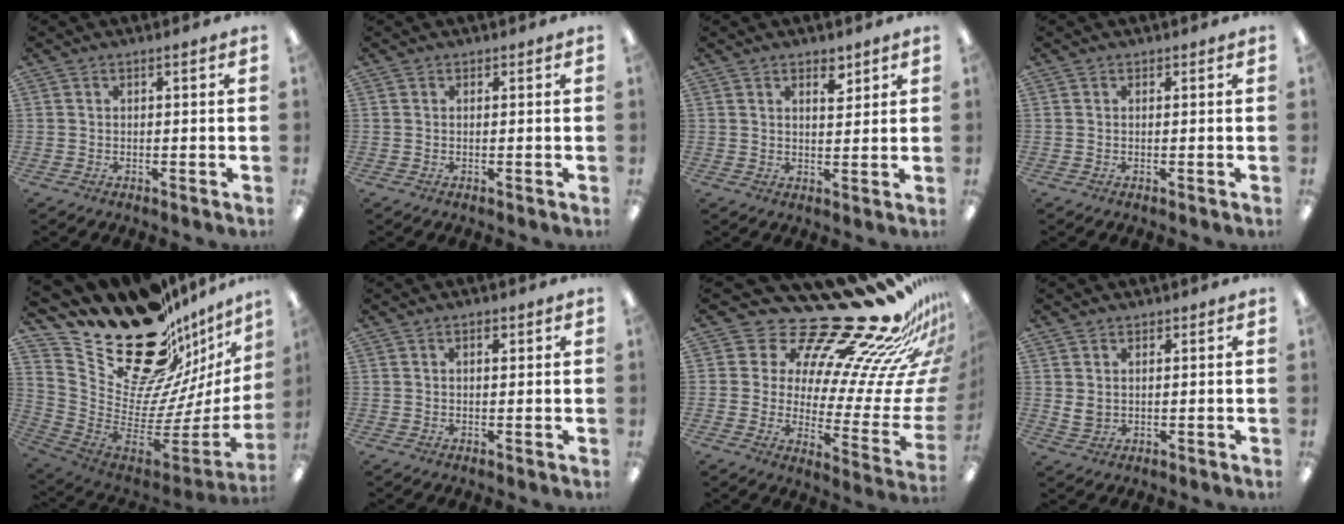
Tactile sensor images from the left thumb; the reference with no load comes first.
{"total": 0.0}
{"total": 4.1, "force": [2.9, 2.0, 2.1], "torque": [-0.016, -0.016, 0.047]}
{"total": 0.0}
{"total": 25.7, "force": [17.7, 13.9, 12.4], "torque": [-0.153, -0.151, 0.344]}
{"total": 1.6, "force": [0.8, 0.8, 1.1], "torque": [-0.015, 0.000, 0.012]}
{"total": 26.2, "force": [21.3, 8.1, 12.9], "torque": [-0.166, -0.193, 0.359]}
{"total": 3.0, "force": [1.4, 2.4, 1.1], "torque": [-0.015, -0.002, 0.025]}